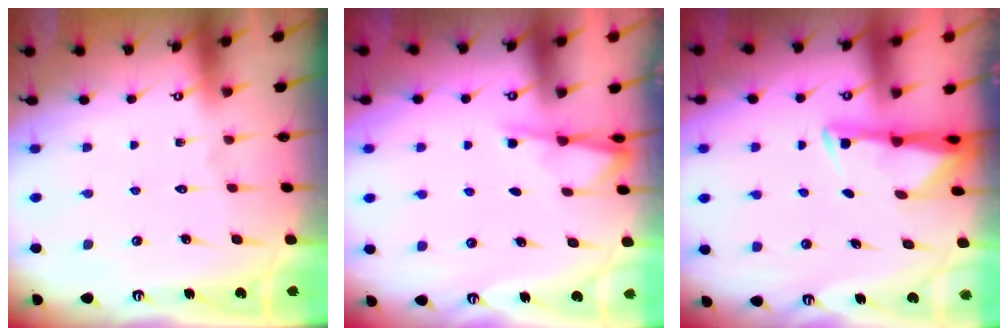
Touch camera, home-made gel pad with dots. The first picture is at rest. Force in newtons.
{"total": 2.9, "press": 2.9, "slide": 0.5}
{"total": 3.0, "press": 3.0, "slide": 0.5}